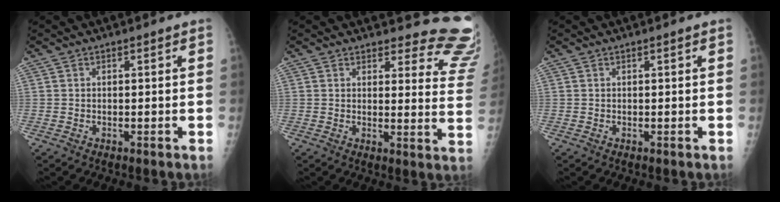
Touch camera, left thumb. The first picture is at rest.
{"total": 13.9, "force": [13.4, 3.3, 1.4], "torque": [0.039, -0.137, 0.113]}
{"total": 0.0}